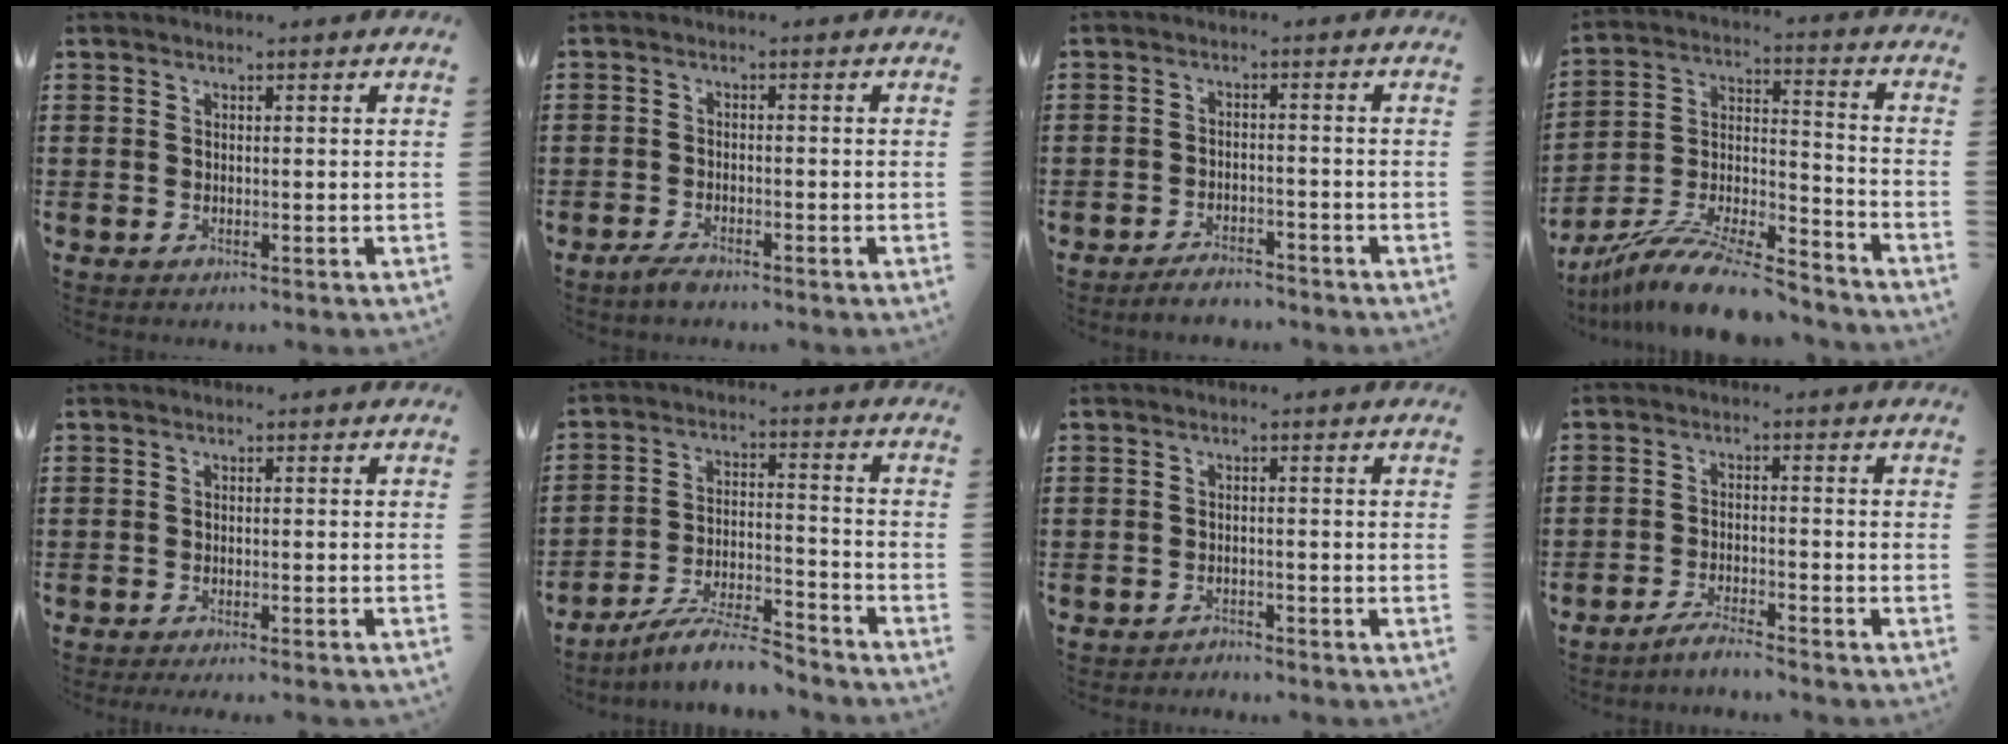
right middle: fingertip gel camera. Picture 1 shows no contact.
{"total": 1.9, "force": [-1.7, 0.6, 0.8], "torque": [-0.026, 0.000, -0.034]}
{"total": 2.9, "force": [-2.8, 0.4, 0.5], "torque": [-0.012, 0.001, -0.058]}
{"total": 13.3, "force": [-11.8, 1.4, 6.1], "torque": [-0.105, 0.032, -0.223]}
{"total": 1.0, "force": [-0.9, -0.3, 0.4], "torque": [-0.007, -0.002, -0.017]}
{"total": 8.2, "force": [-7.4, 0.8, 3.4], "torque": [-0.063, 0.011, -0.142]}
{"total": 1.3, "force": [-1.3, 0.1, 0.0], "torque": [-0.004, 0.001, -0.029]}
{"total": 3.1, "force": [-3.0, 0.1, 0.6], "torque": [-0.019, 0.000, -0.063]}